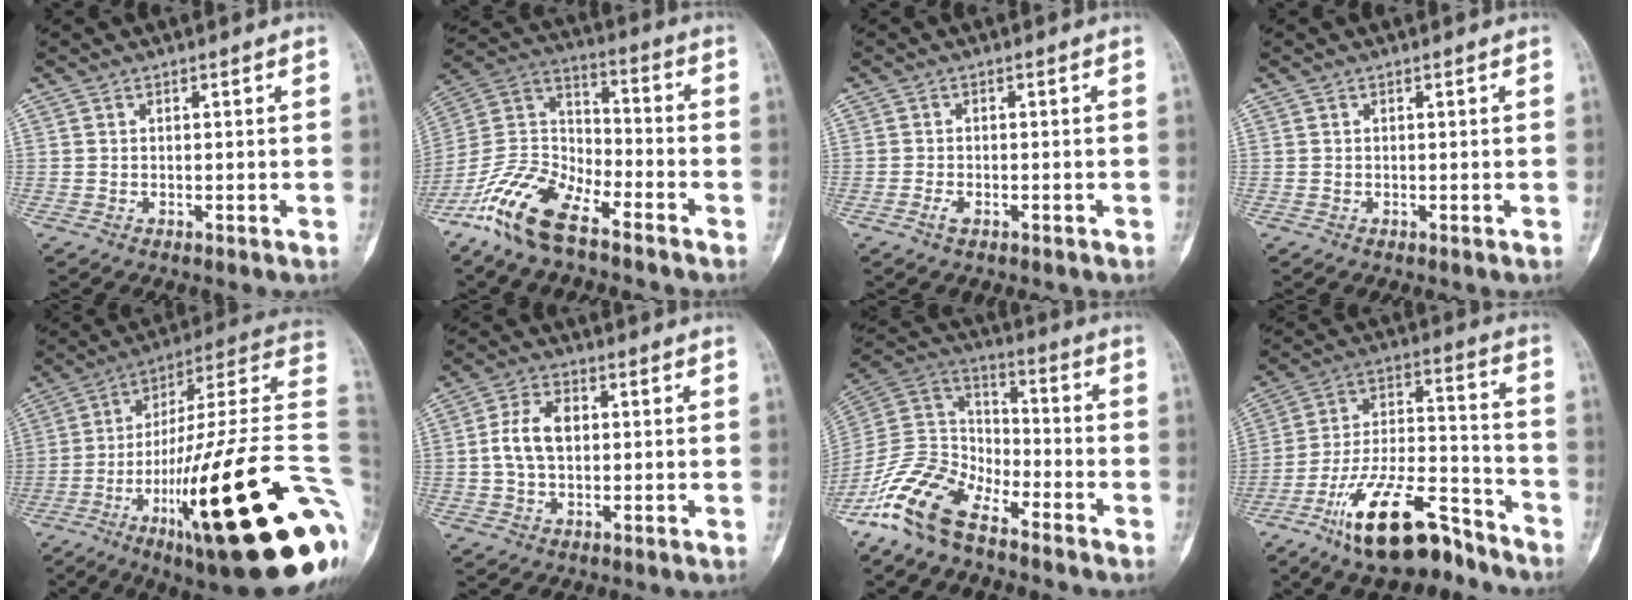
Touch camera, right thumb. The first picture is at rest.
{"total": 15.1, "force": [-10.4, 6.0, 9.1], "torque": [-0.182, 0.062, -0.206]}
{"total": 1.4, "force": [-0.9, 0.7, 0.8], "torque": [-0.022, 0.004, -0.015]}
{"total": 0.0}
{"total": 35.3, "force": [-9.7, 6.9, 33.2], "torque": [-0.421, 0.047, -0.156]}
{"total": 6.9, "force": [0.6, 4.4, 5.3], "torque": [-0.101, 0.016, 0.009]}
{"total": 14.6, "force": [-10.4, 6.8, 7.6], "torque": [-0.143, 0.073, -0.209]}
{"total": 18.6, "force": [-12.7, 6.7, 11.8], "torque": [-0.208, 0.090, -0.219]}